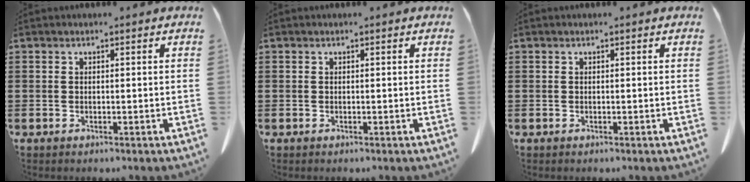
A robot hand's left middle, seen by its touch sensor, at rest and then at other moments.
{"total": 0.0}
{"total": 0.0}